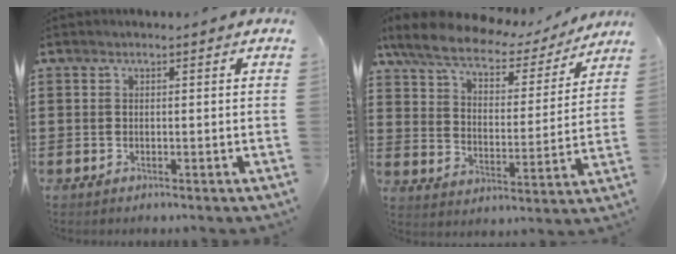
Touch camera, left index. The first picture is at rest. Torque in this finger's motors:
{"motor_torque": [2.14, 0.00, 0.50, 0.17]}